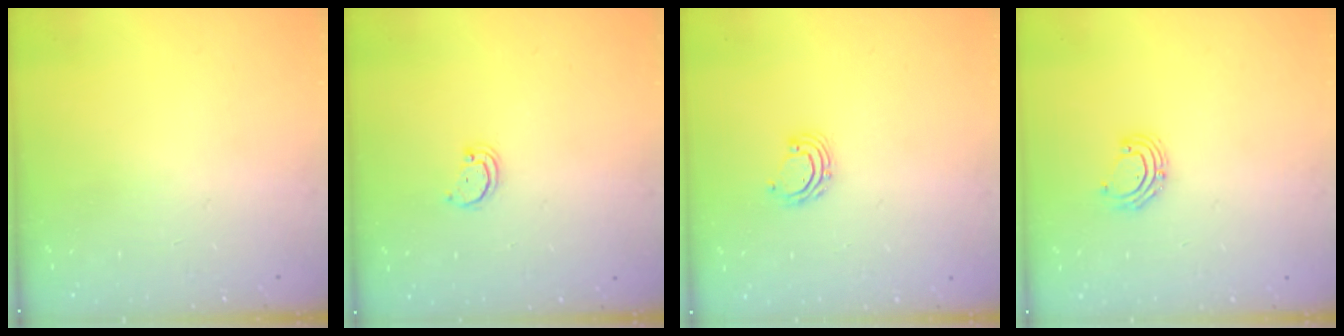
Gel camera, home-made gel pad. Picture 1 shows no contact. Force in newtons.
{"total": 2.1, "press": 2.1, "slide": 0.2}
{"total": 4.2, "press": 4.2, "slide": 0.3}
{"total": 5.3, "press": 5.1, "slide": 1.4}